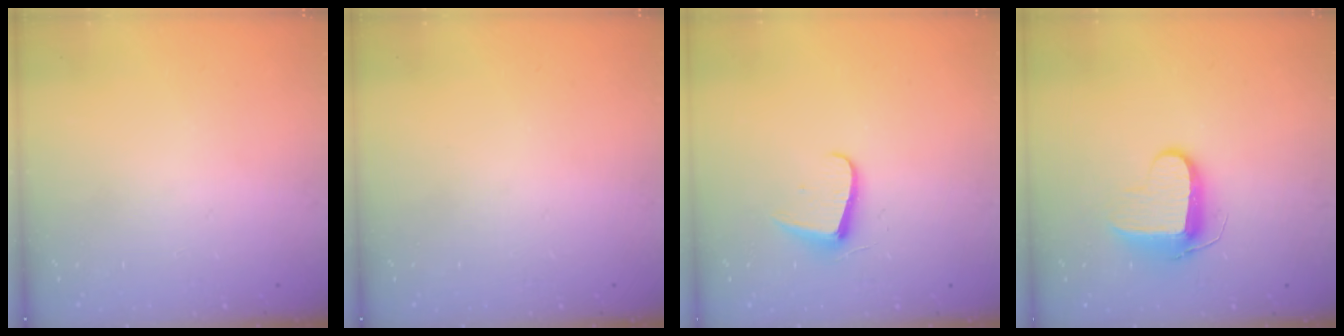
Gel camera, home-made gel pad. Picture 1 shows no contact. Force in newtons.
{"total": 0.0}
{"total": 6.8, "press": 6.8, "slide": 0.7}
{"total": 9.0, "press": 9.0, "slide": 0.5}